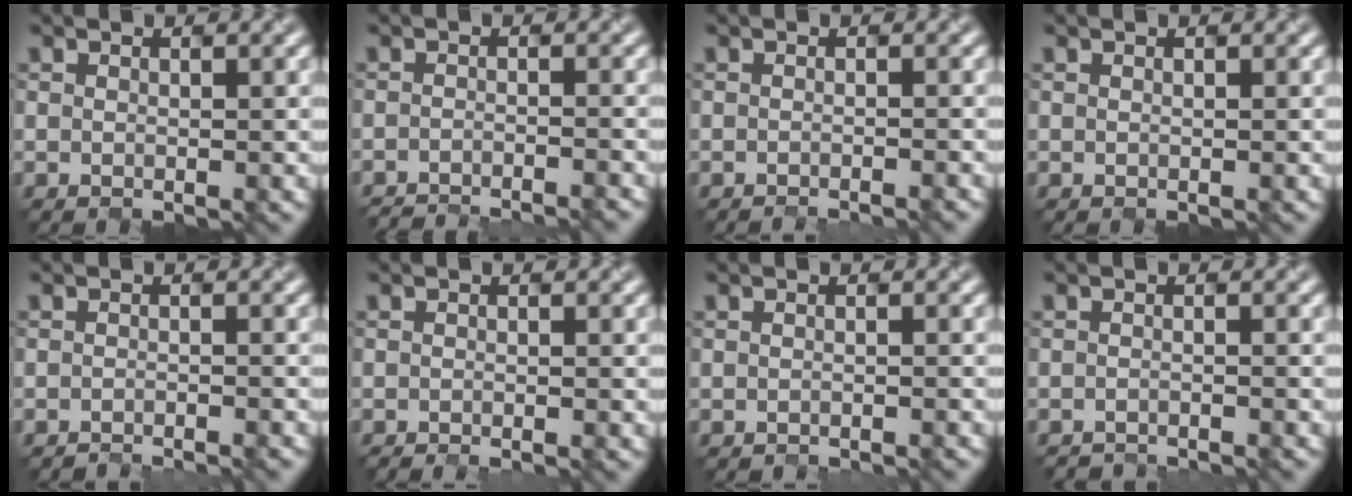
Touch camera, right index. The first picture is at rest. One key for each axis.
{"total": 4.2, "fx": -4.0, "fy": 0.4, "fz": 1.2, "tx": -0.003, "ty": 0.001, "tz": -0.054}
{"total": 1.3, "fx": -0.7, "fy": 0.6, "fz": 1.0, "tx": 0.010, "ty": 0.000, "tz": -0.020}
{"total": 0.0}
{"total": 1.4, "fx": -1.2, "fy": 0.3, "fz": 0.7, "tx": 0.012, "ty": -0.007, "tz": -0.029}
{"total": 1.3, "fx": -0.5, "fy": 0.7, "fz": 1.0, "tx": 0.004, "ty": 0.006, "tz": -0.008}
{"total": 0.7, "fx": -0.5, "fy": 0.3, "fz": 0.5, "tx": 0.006, "ty": 0.002, "tz": -0.017}
{"total": 1.4, "fx": -1.4, "fy": 0.0, "fz": 0.1, "tx": 0.013, "ty": -0.007, "tz": -0.031}